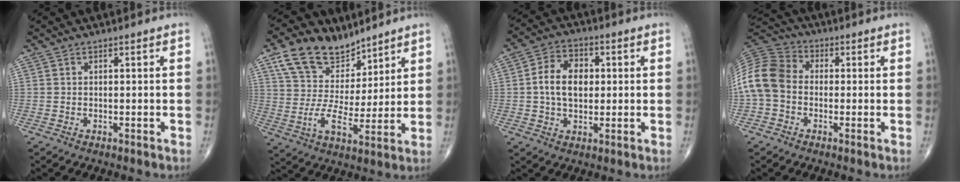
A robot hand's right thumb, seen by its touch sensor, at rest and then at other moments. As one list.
[{"total": 13.5, "force": [9.2, 8.0, 5.9], "torque": [-0.083, -0.037, 0.171]}, {"total": 9.4, "force": [0.7, 6.5, 6.8], "torque": [-0.104, 0.013, 0.007]}, {"total": 11.6, "force": [-1.2, 9.0, 7.2], "torque": [-0.147, 0.033, -0.037]}]